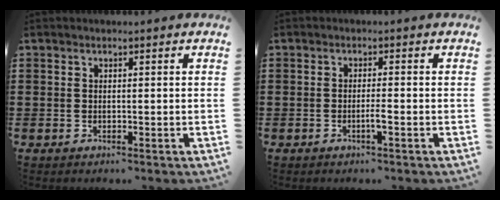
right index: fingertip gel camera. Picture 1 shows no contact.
{"total": 2.0, "force": [-0.9, 0.0, 1.8], "torque": [-0.031, -0.001, -0.016]}